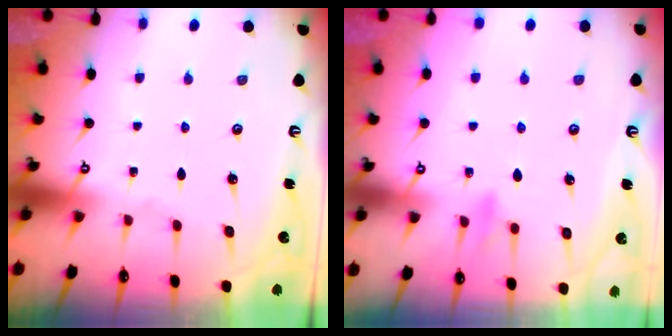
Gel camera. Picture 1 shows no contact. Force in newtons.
{"total": 8.3, "press": 8.1, "slide": 1.6}